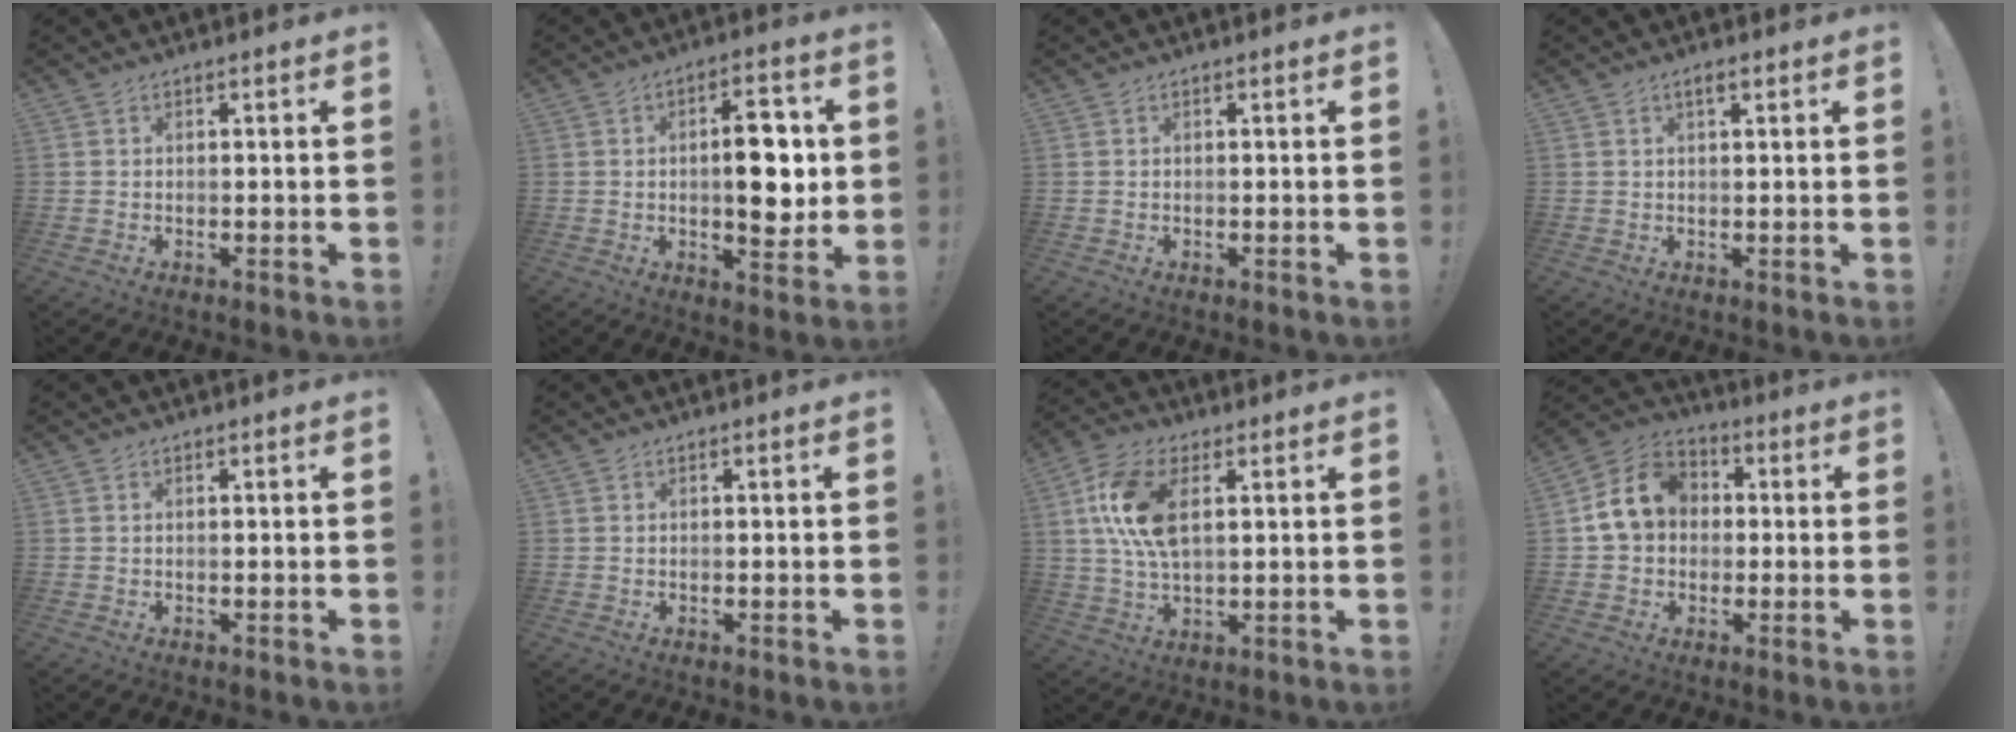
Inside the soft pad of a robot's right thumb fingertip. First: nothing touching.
{"total": 11.9, "force": [0.7, 5.7, 10.4], "torque": [-0.131, 0.005, 0.009]}
{"total": 0.0}
{"total": 2.1, "force": [1.1, 0.8, 1.6], "torque": [-0.026, 0.001, 0.017]}
{"total": 0.0}
{"total": 0.0}
{"total": 13.2, "force": [3.3, 6.8, 10.8], "torque": [-0.232, -0.001, 0.062]}
{"total": 12.8, "force": [2.3, 10.5, 7.0], "torque": [-0.112, 0.013, 0.051]}